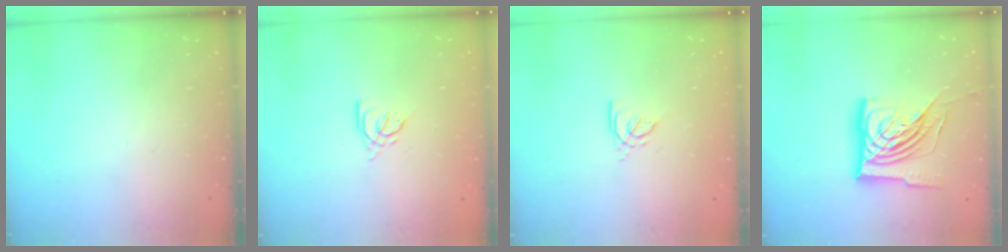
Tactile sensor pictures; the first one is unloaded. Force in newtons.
{"total": 3.9, "press": 3.9, "slide": 0.7}
{"total": 2.4, "press": 2.4, "slide": 0.6}
{"total": 21.1, "press": 21.0, "slide": 2.2}